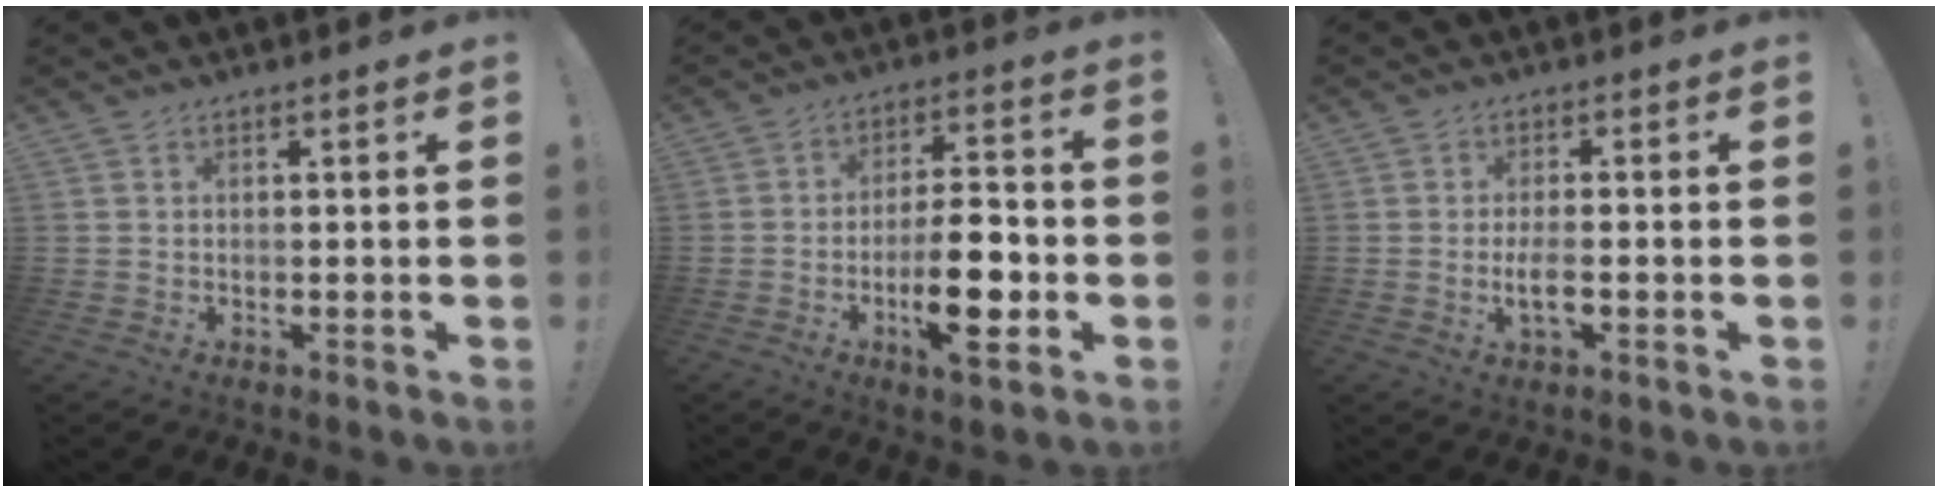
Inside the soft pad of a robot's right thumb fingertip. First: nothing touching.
{"total": 15.0, "force": [-4.5, 4.6, 13.5], "torque": [-0.218, 0.009, -0.075]}
{"total": 4.8, "force": [-1.3, 1.4, 4.4], "torque": [-0.099, -0.005, -0.025]}